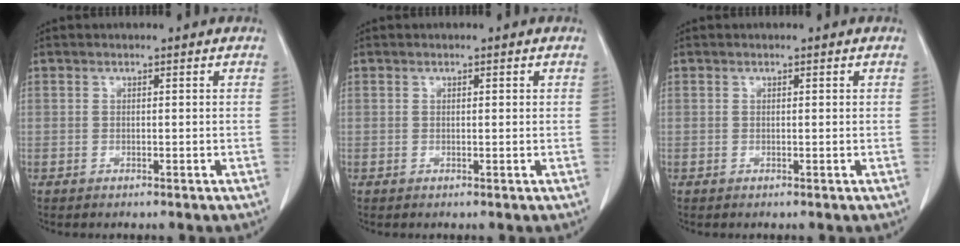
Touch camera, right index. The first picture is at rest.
{"total": 0.6, "force": [0.2, 0.1, 0.5], "torque": [-0.011, 0.000, 0.004]}
{"total": 0.0}